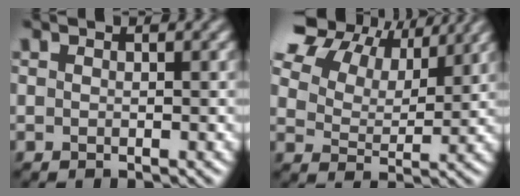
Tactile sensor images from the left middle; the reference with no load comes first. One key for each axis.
{"total": 12.1, "fx": 8.3, "fy": 6.6, "fz": 5.9, "tx": -0.146, "ty": 0.022, "tz": 0.151}